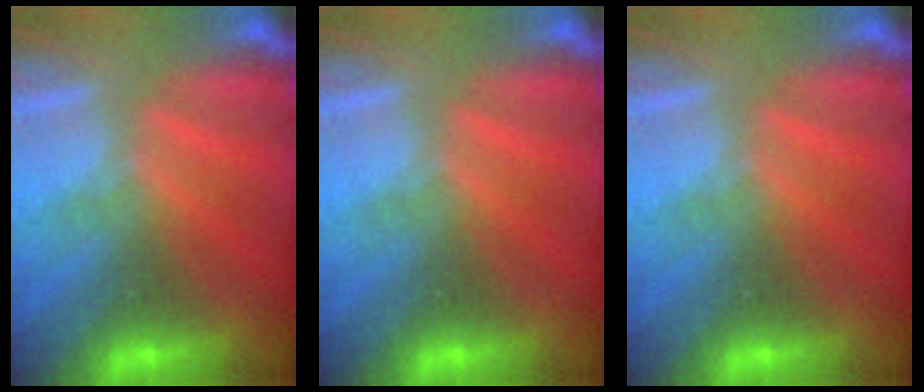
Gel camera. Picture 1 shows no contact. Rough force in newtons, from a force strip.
{"total": 0.0}
{"total": 0.0}